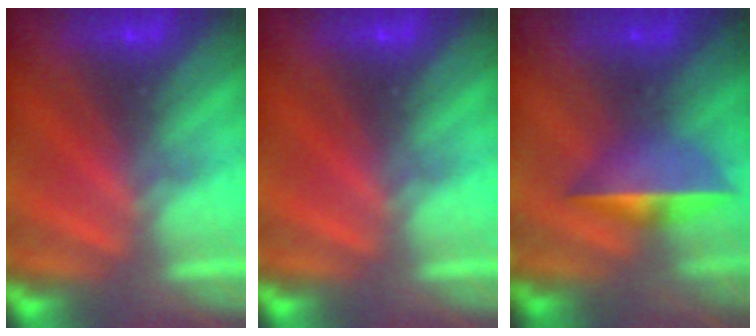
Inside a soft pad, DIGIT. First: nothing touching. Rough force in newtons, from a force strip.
{"total": 0.0}
{"total": 1.7}